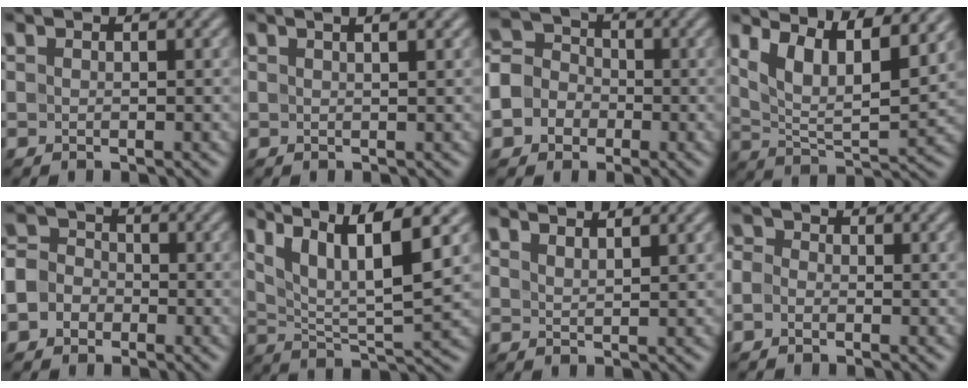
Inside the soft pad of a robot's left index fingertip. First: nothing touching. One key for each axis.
{"total": 3.2, "fx": 1.7, "fy": 1.3, "fz": 2.3, "tx": -0.009, "ty": 0.007, "tz": -0.008}
{"total": 6.2, "fx": -1.7, "fy": 5.5, "fz": 2.4, "tx": -0.051, "ty": 0.010, "tz": -0.055}
{"total": 11.4, "fx": 6.9, "fy": 4.2, "fz": 8.1, "tx": -0.152, "ty": 0.018, "tz": 0.098}
{"total": 5.6, "fx": -1.8, "fy": 4.9, "fz": 2.2, "tx": -0.033, "ty": 0.008, "tz": -0.059}
{"total": 10.9, "fx": 5.8, "fy": 2.8, "fz": 8.8, "tx": -0.155, "ty": 0.011, "tz": 0.098}
{"total": 2.2, "fx": 1.9, "fy": 0.5, "fz": 0.9, "tx": 0.001, "ty": 0.007, "tz": 0.022}
{"total": 1.8, "fx": -0.4, "fy": 1.5, "fz": 0.9, "tx": -0.011, "ty": 0.007, "tz": -0.026}